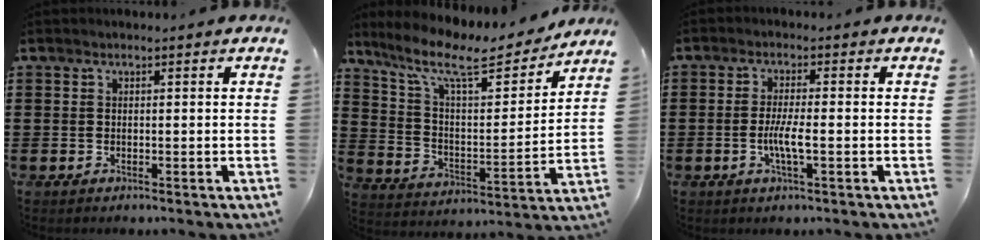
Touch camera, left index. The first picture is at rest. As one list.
[{"total": 11.5, "force": [8.8, 2.8, 6.9], "torque": [-0.160, -0.042, 0.146]}, {"total": 4.2, "force": [-1.0, 0.6, 4.0], "torque": [-0.077, -0.004, -0.020]}]